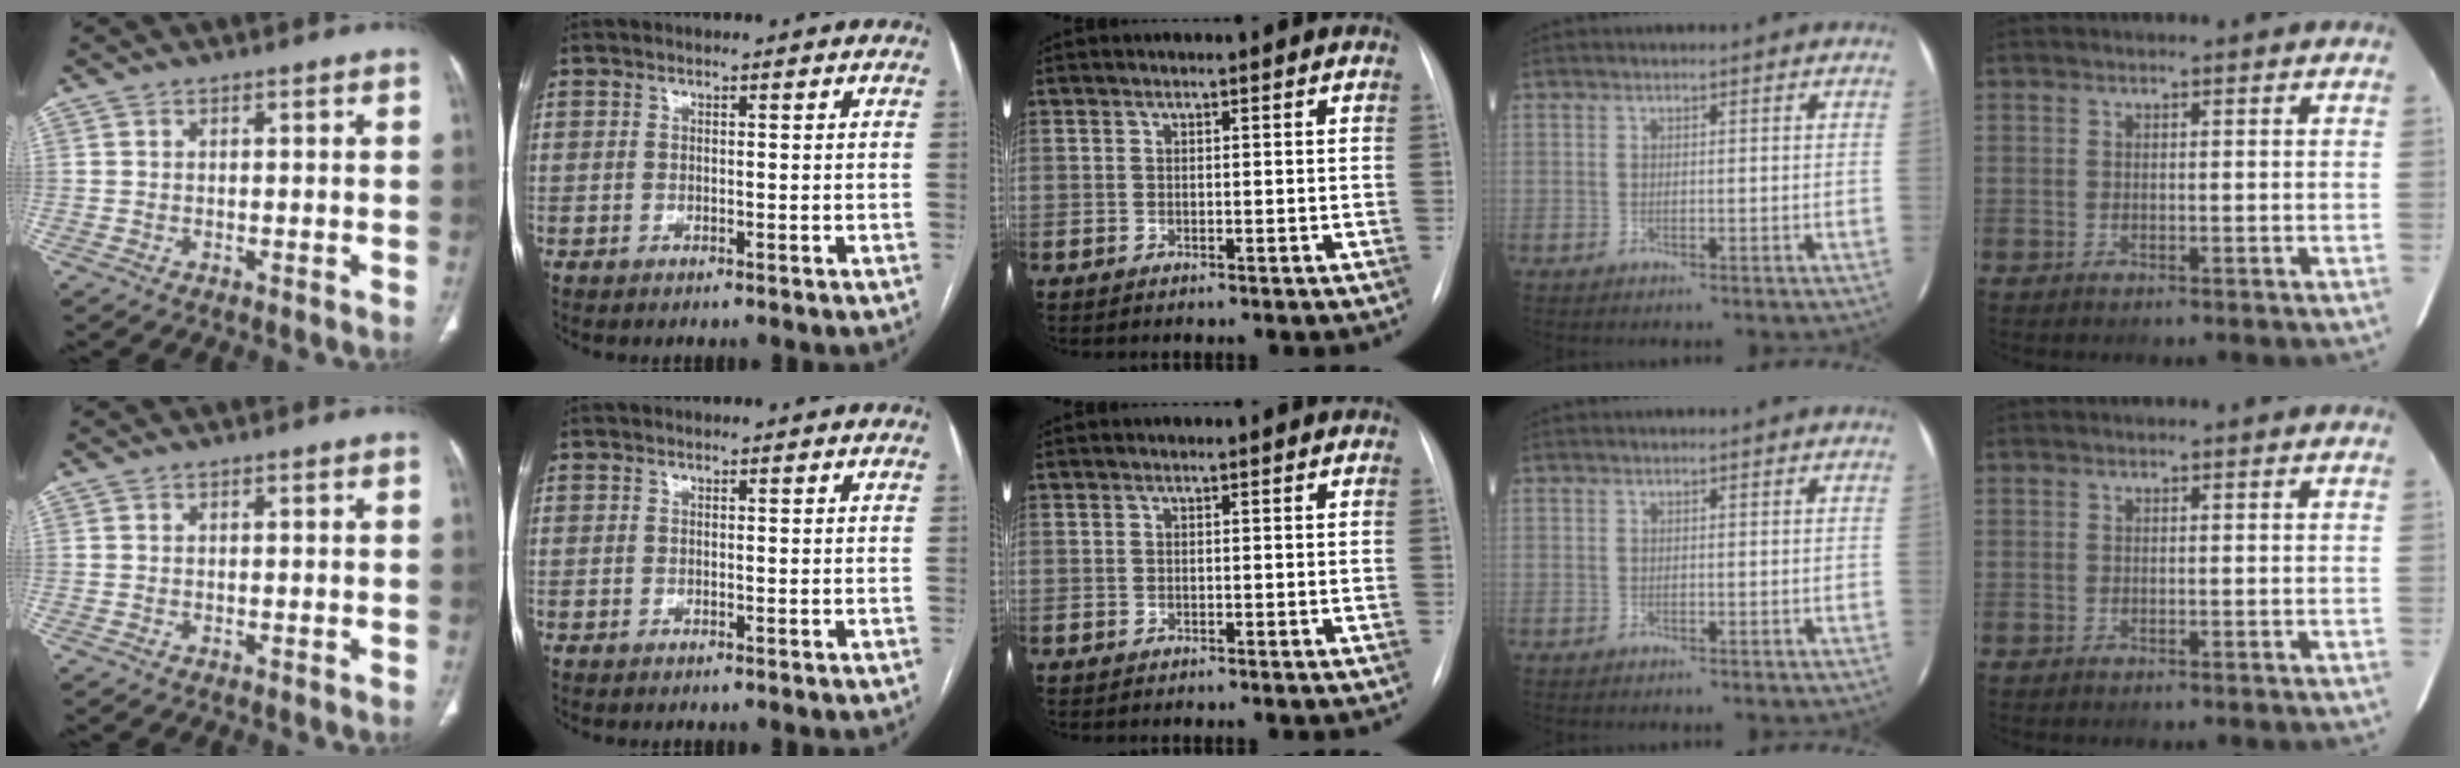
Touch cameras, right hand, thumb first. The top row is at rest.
{}